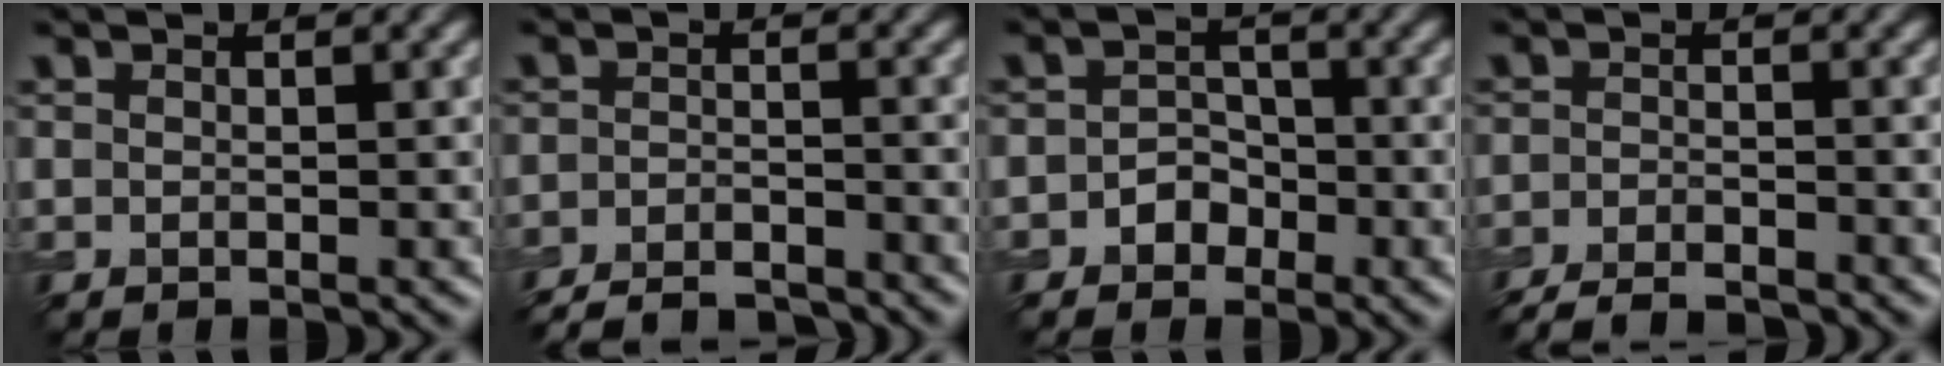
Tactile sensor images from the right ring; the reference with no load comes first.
{"total": 5.3, "force": [-4.8, 1.0, 1.9], "torque": [-0.030, -0.011, -0.081]}
{"total": 2.2, "force": [-1.1, 1.7, 0.8], "torque": [-0.009, 0.006, -0.022]}
{"total": 4.8, "force": [-4.3, 0.9, 1.9], "torque": [-0.036, -0.014, -0.077]}